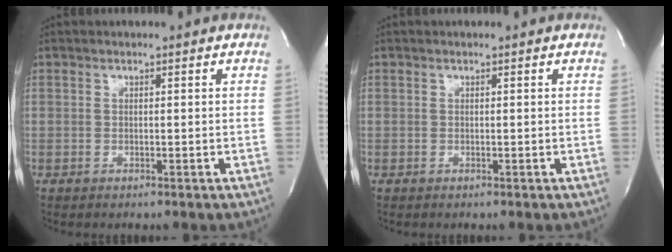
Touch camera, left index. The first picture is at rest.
{"total": 0.0}